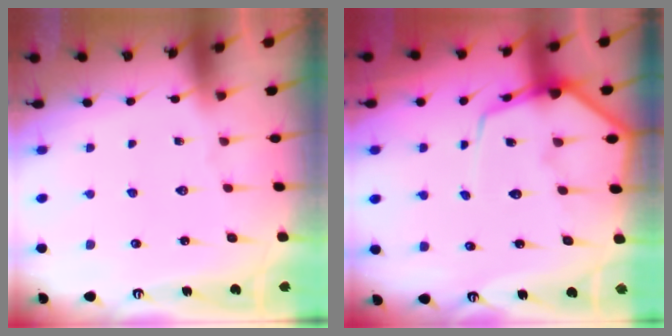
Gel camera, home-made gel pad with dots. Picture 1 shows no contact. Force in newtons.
{"total": 9.8, "press": 9.7, "slide": 1.1}